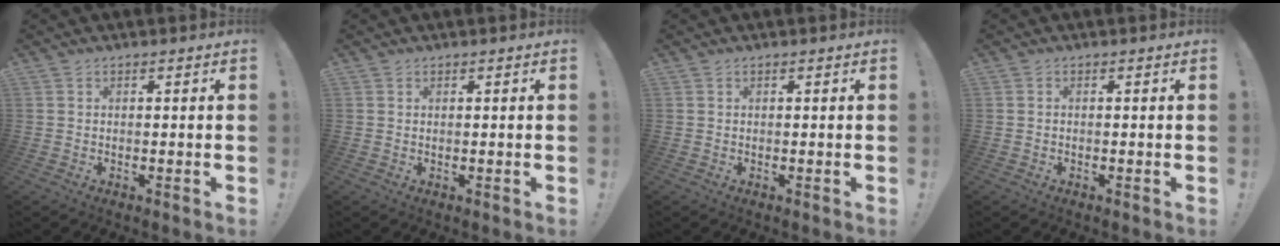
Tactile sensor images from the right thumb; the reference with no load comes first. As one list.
[{"total": 0.5, "force": [0.5, 0.0, 0.3], "torque": [-0.002, -0.002, 0.008]}, {"total": 0.0}, {"total": 0.0}]